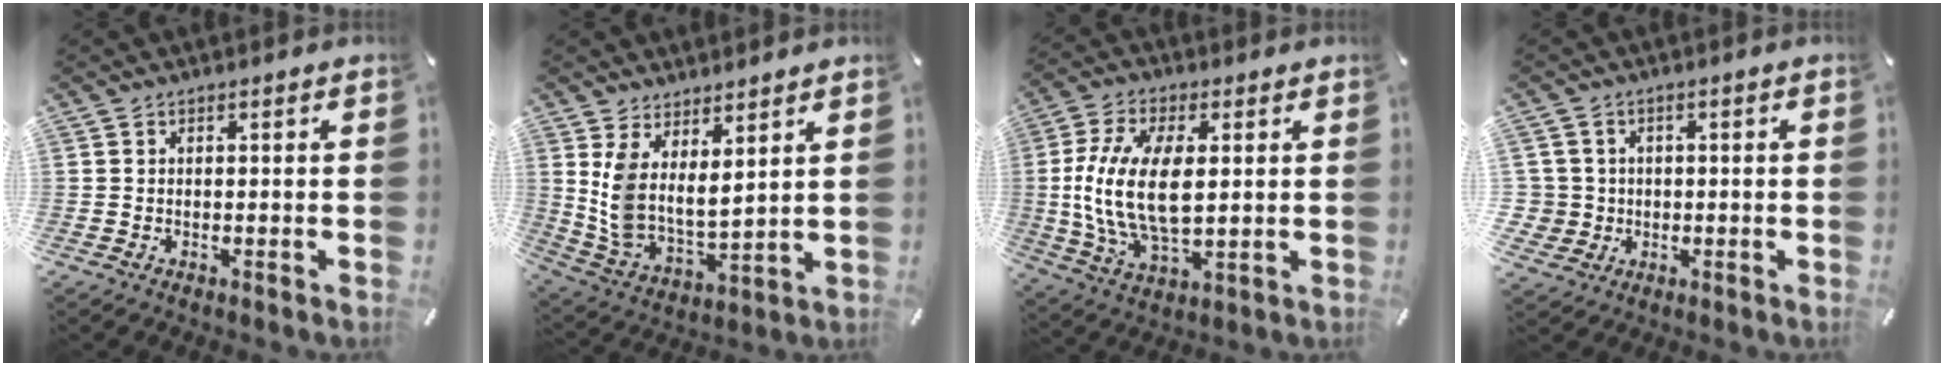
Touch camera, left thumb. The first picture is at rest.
{"total": 7.6, "force": [5.5, 3.6, 3.8], "torque": [-0.107, -0.044, 0.105]}
{"total": 15.6, "force": [1.6, 8.2, 13.2], "torque": [-0.296, -0.009, 0.029]}
{"total": 5.4, "force": [-0.1, 5.3, 0.7], "torque": [-0.027, 0.008, 0.000]}